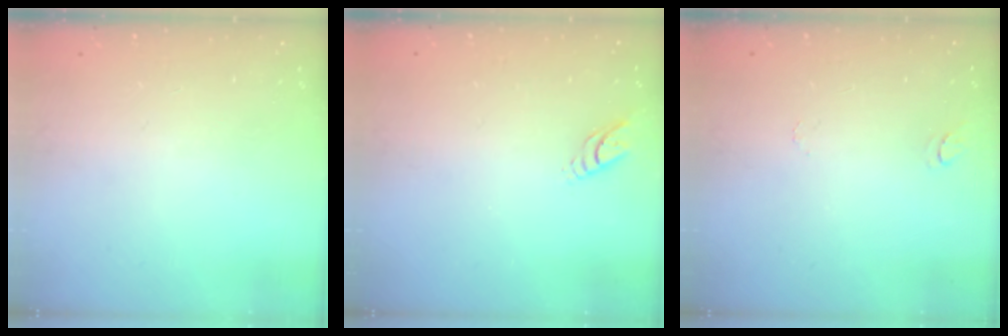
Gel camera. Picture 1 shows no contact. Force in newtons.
{"total": 3.6, "press": 3.6, "slide": 0.1}
{"total": 4.5, "press": 4.5, "slide": 0.4}